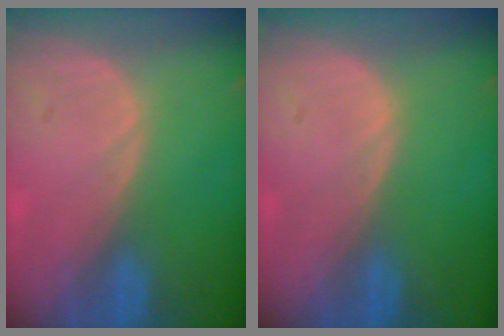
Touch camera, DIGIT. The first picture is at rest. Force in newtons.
{"total": 0.0}